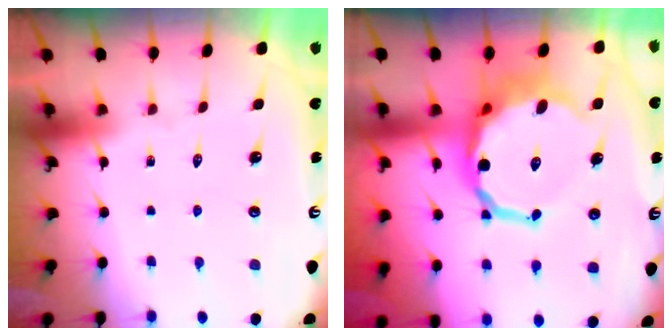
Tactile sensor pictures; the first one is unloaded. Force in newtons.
{"total": 13.5, "press": 13.1, "slide": 3.2}